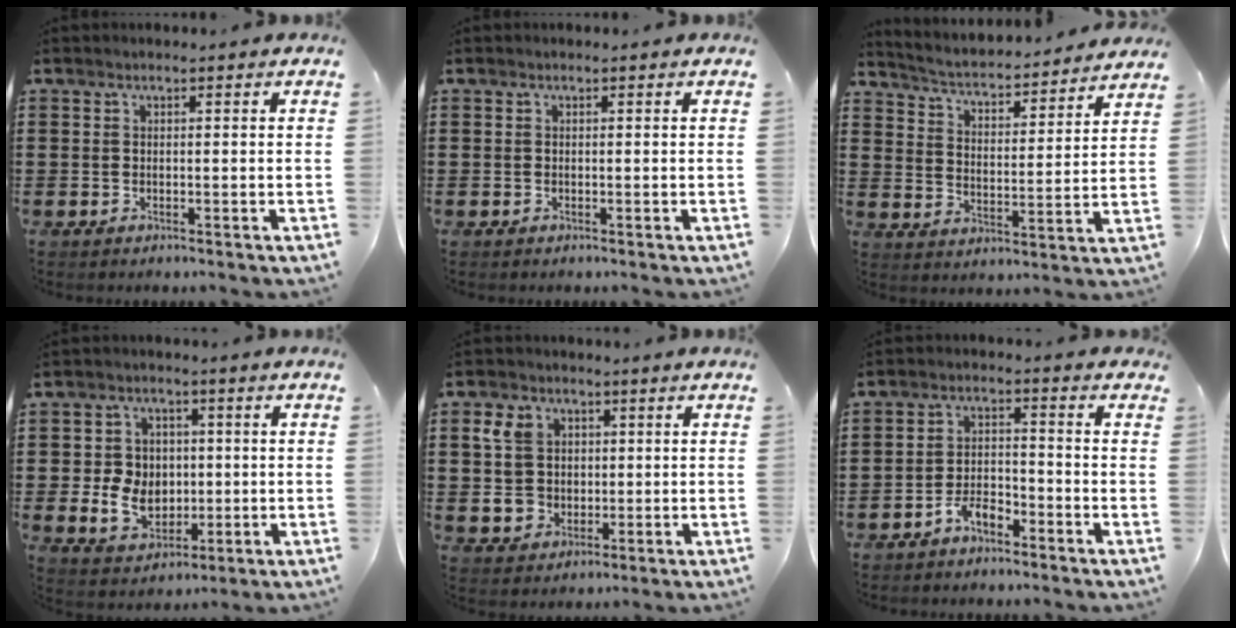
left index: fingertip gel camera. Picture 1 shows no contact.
{"total": 0.0}
{"total": 3.1, "force": [3.0, 0.0, 0.8], "torque": [-0.033, -0.032, 0.042]}
{"total": 6.8, "force": [-0.1, 6.0, 3.2], "torque": [-0.076, 0.013, -0.002]}
{"total": 6.9, "force": [1.1, 6.3, 2.7], "torque": [-0.075, 0.017, 0.018]}
{"total": 3.7, "force": [-3.0, 1.5, 1.7], "torque": [-0.038, 0.008, -0.061]}